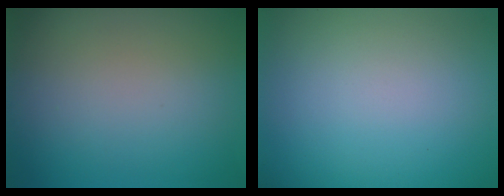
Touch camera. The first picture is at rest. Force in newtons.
{"total": 0.0}